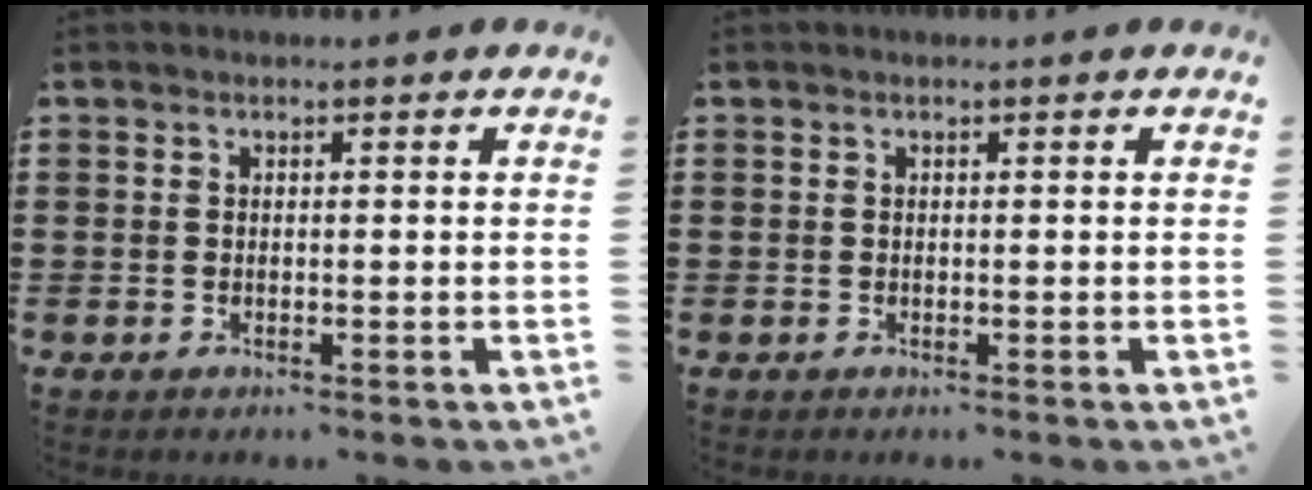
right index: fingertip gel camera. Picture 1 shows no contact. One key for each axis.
{"total": 0.0}